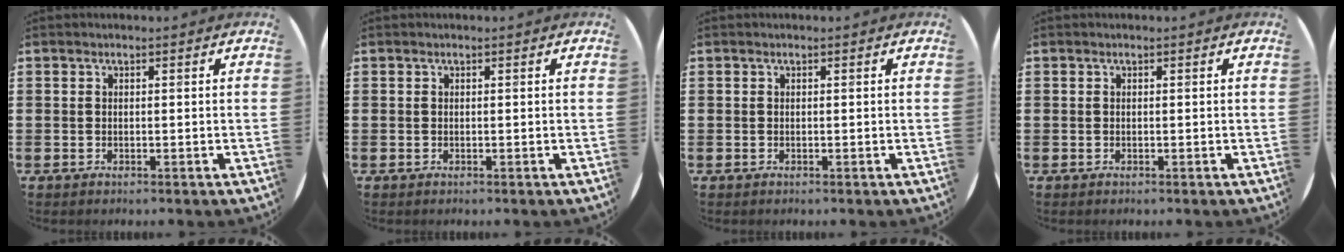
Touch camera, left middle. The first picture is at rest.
{"total": 0.0}
{"total": 0.0}
{"total": 0.0}